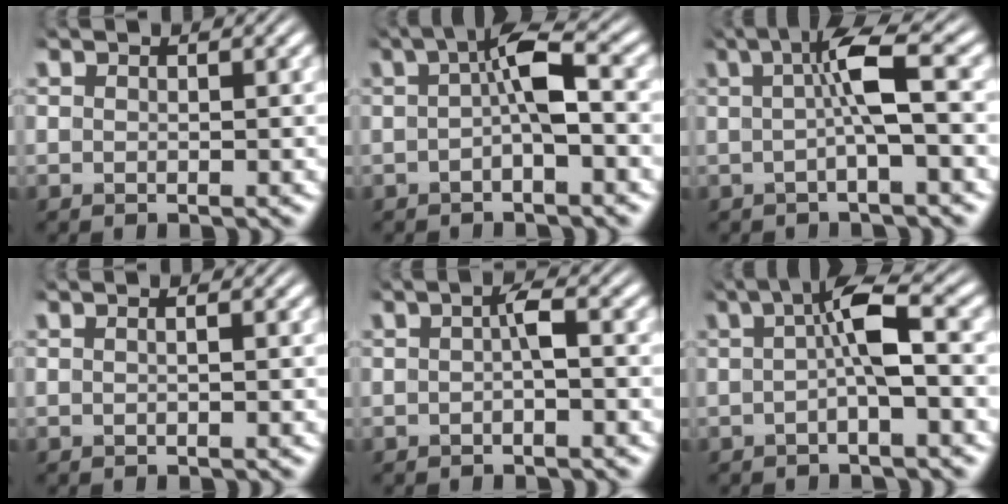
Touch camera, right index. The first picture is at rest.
{"total": 4.2, "force": [0.5, 0.9, 4.1], "torque": [-0.066, 0.009, 0.004]}
{"total": 4.8, "force": [1.1, 0.5, 4.6], "torque": [-0.078, 0.014, 0.013]}
{"total": 0.9, "force": [0.1, 0.4, 0.8], "torque": [-0.012, 0.005, 0.000]}
{"total": 1.4, "force": [0.0, 0.3, 1.3], "torque": [-0.024, 0.001, 0.000]}
{"total": 4.7, "force": [0.9, 0.8, 4.6], "torque": [-0.072, 0.014, 0.007]}